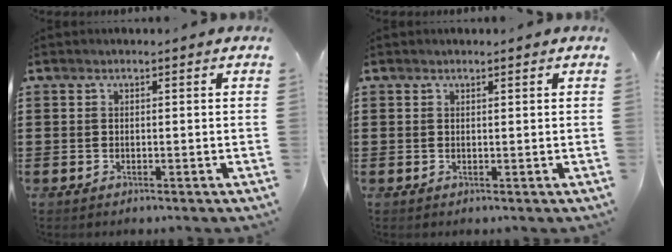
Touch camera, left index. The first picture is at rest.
{"total": 0.6, "force": [0.4, 0.0, 0.4], "torque": [-0.009, -0.001, 0.010]}